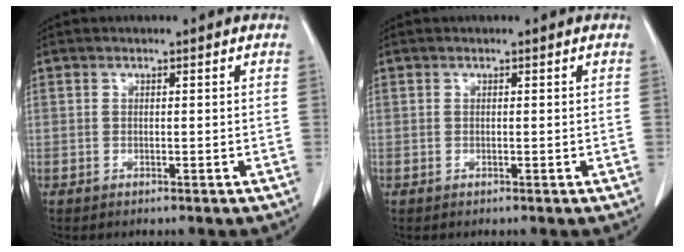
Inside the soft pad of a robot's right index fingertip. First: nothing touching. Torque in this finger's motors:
{"motor_torque": [0.00, 0.00, 0.00, 0.00]}